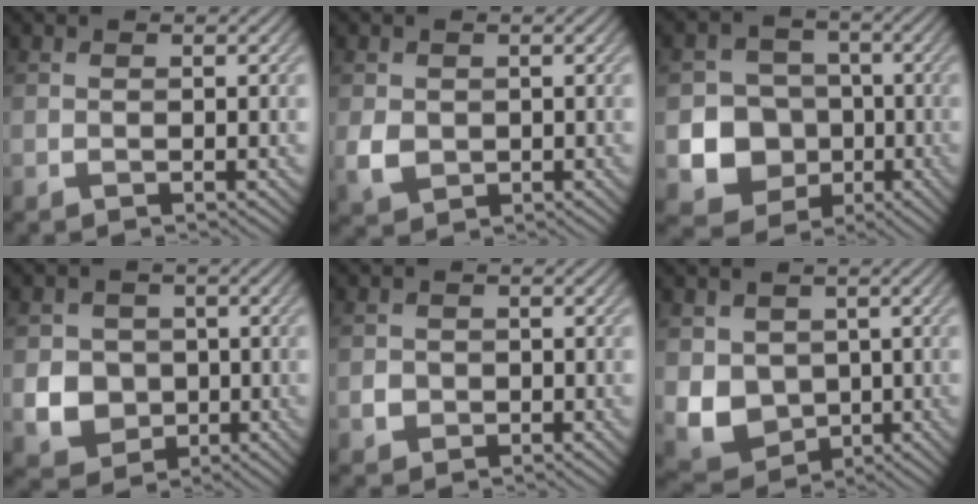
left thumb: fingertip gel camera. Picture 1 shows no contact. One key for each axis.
{"total": 3.0, "fx": 0.0, "fy": 2.6, "fz": 1.5, "tx": -0.039, "ty": -0.007, "tz": 0.003}
{"total": 8.3, "fx": -2.1, "fy": 7.4, "fz": 3.3, "tx": -0.072, "ty": -0.018, "tz": -0.060}
{"total": 5.6, "fx": -0.6, "fy": 5.2, "fz": 2.1, "tx": -0.053, "ty": -0.010, "tz": -0.026}
{"total": 1.6, "fx": -0.5, "fy": 1.4, "fz": 0.4, "tx": -0.002, "ty": -0.004, "tz": -0.012}
{"total": 6.7, "fx": 0.4, "fy": 5.9, "fz": 3.3, "tx": -0.104, "ty": -0.026, "tz": 0.009}